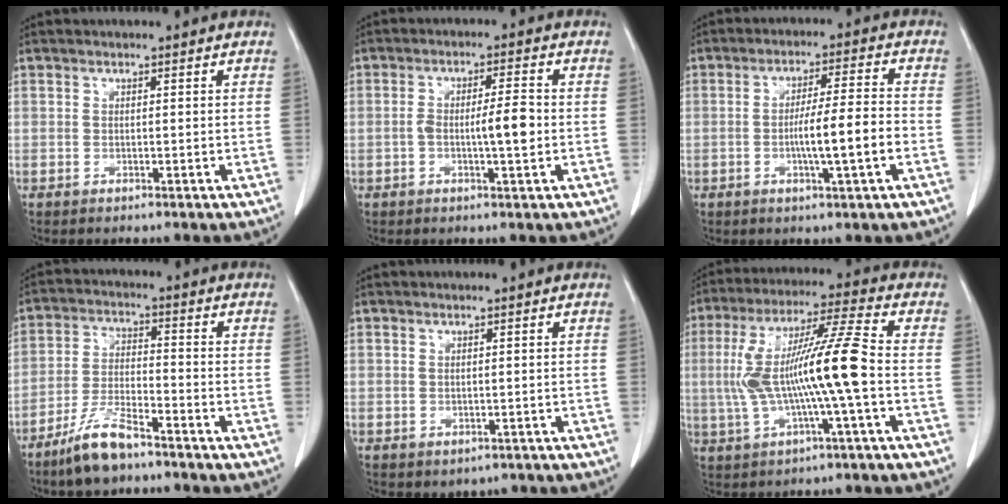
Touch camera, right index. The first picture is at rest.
{"total": 5.5, "force": [-0.8, 0.6, 5.4], "torque": [-0.095, 0.005, -0.011]}
{"total": 8.4, "force": [-2.0, -0.2, 8.1], "torque": [-0.136, 0.003, -0.035]}
{"total": 7.9, "force": [-6.1, 1.6, 4.8], "torque": [-0.104, -0.012, -0.119]}
{"total": 2.2, "force": [-1.1, 1.8, 0.7], "torque": [-0.008, 0.001, -0.005]}
{"total": 14.1, "force": [-1.3, -0.1, 14.1], "torque": [-0.279, 0.019, -0.025]}